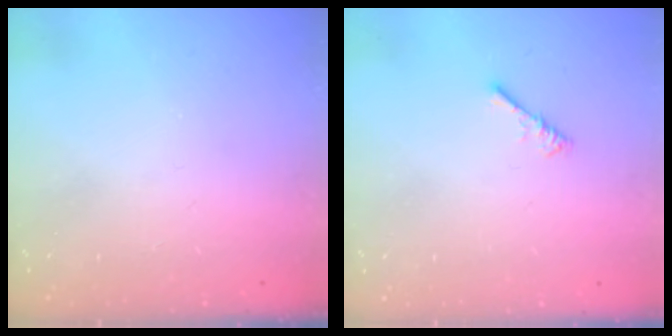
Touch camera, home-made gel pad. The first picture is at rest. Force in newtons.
{"total": 0.9, "press": 0.9, "slide": 0.3}